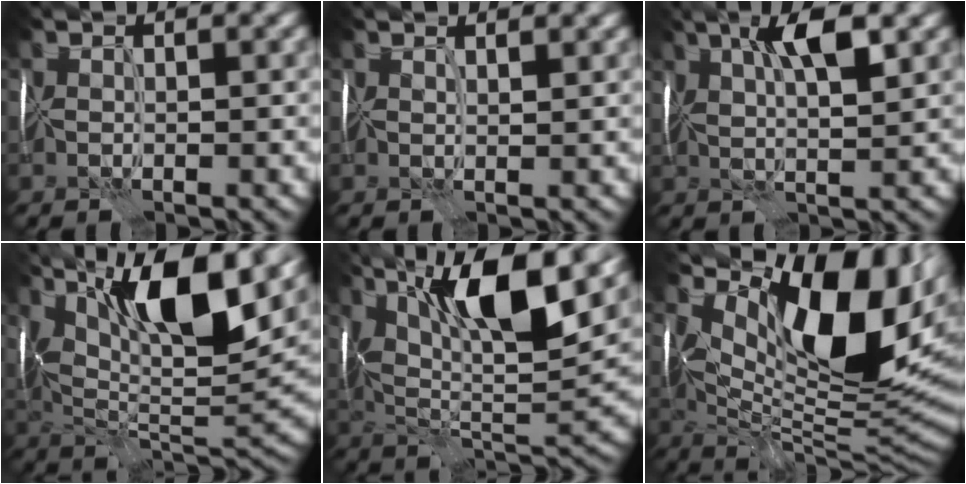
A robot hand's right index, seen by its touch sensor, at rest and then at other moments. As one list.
[{"total": 1.3, "force": [1.1, 0.1, 0.7], "torque": [-0.009, 0.000, 0.013]}, {"total": 6.1, "force": [2.5, 1.8, 5.3], "torque": [-0.097, 0.003, 0.041]}, {"total": 14.3, "force": [6.2, 4.9, 11.9], "torque": [-0.206, 0.010, 0.108]}, {"total": 13.1, "force": [5.5, 4.2, 11.1], "torque": [-0.196, 0.009, 0.094]}, {"total": 14.6, "force": [4.6, 7.2, 11.8], "torque": [-0.169, 0.000, 0.080]}]